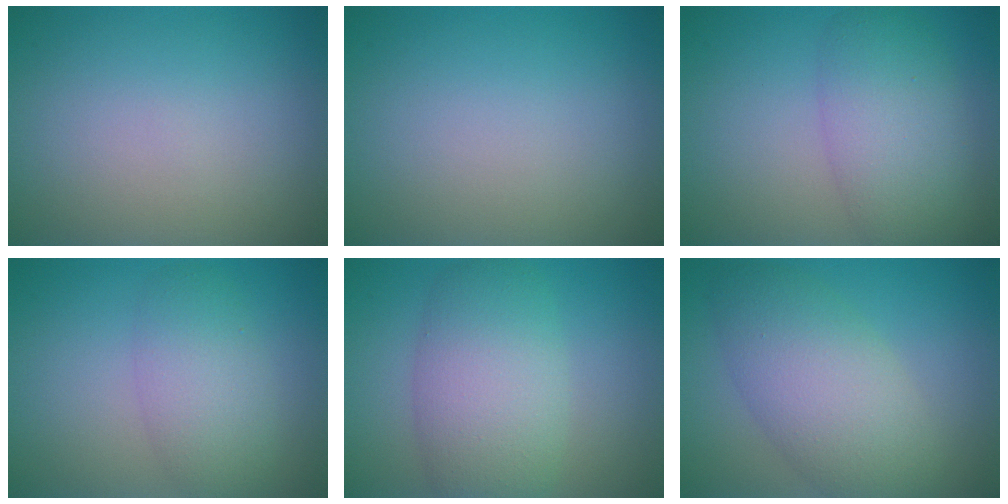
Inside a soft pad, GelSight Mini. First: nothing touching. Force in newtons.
{"total": 0.0}
{"total": 5.6, "press": 5.6, "slide": 0.1}
{"total": 4.0, "press": 4.0, "slide": 0.1}
{"total": 6.7, "press": 6.7, "slide": 0.6}
{"total": 6.7, "press": 6.7, "slide": 0.1}